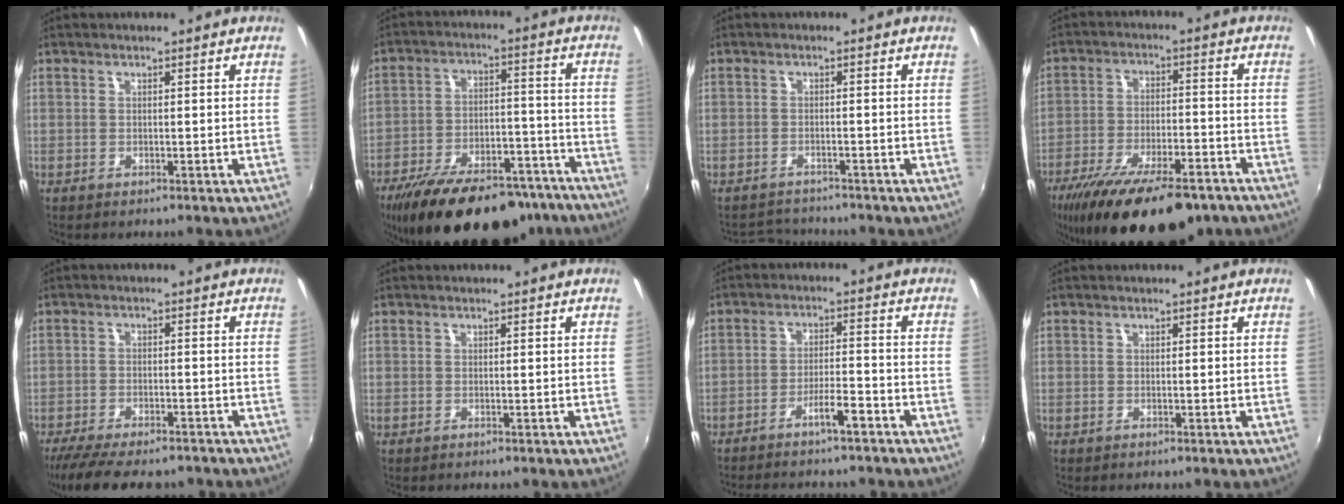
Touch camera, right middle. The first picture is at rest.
{"total": 26.9, "force": [-21.4, 10.0, 12.8], "torque": [-0.235, 0.000, -0.293]}
{"total": 4.0, "force": [-3.9, 1.0, 0.1], "torque": [-0.016, 0.005, -0.066]}
{"total": 21.6, "force": [-15.9, 7.0, 12.9], "torque": [-0.241, -0.045, -0.237]}
{"total": 13.1, "force": [-10.9, 3.6, 6.4], "torque": [-0.139, -0.036, -0.170]}
{"total": 0.0}
{"total": 7.1, "force": [-6.0, 0.9, 3.7], "torque": [-0.076, 0.005, -0.093]}
{"total": 0.0}